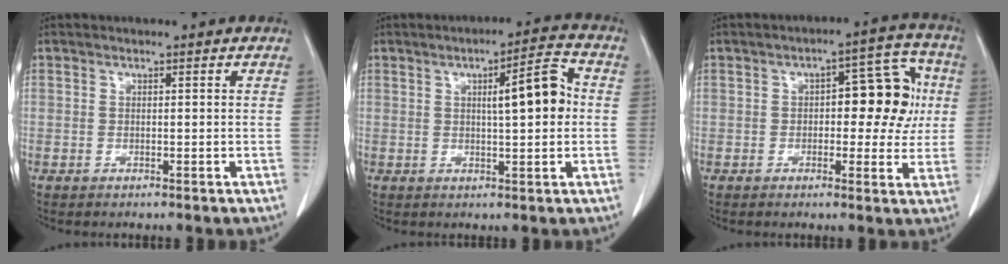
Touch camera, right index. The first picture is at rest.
{"total": 6.9, "force": [0.6, 0.7, 6.8], "torque": [-0.100, 0.014, 0.005]}
{"total": 10.2, "force": [0.9, 4.5, 9.0], "torque": [-0.099, 0.035, 0.012]}